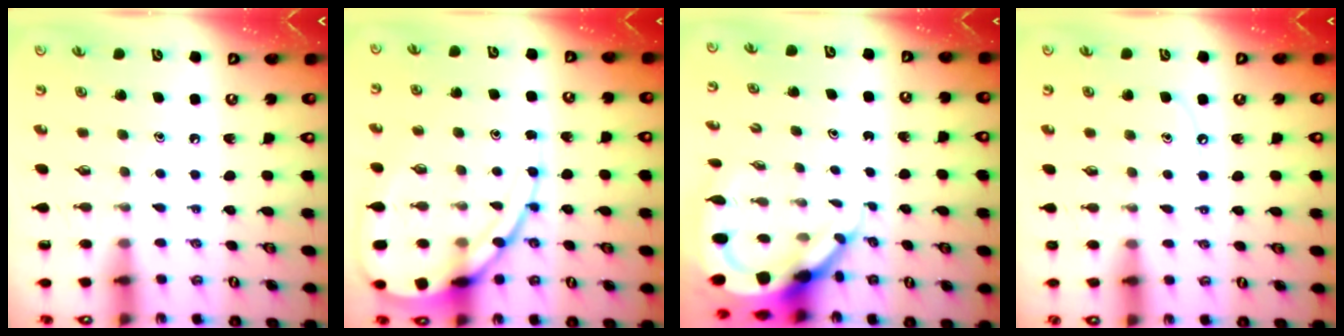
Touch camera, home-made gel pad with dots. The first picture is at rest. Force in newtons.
{"total": 15.0, "press": 14.9, "slide": 1.2}
{"total": 8.0, "press": 7.9, "slide": 1.1}
{"total": 5.2, "press": 5.1, "slide": 0.7}